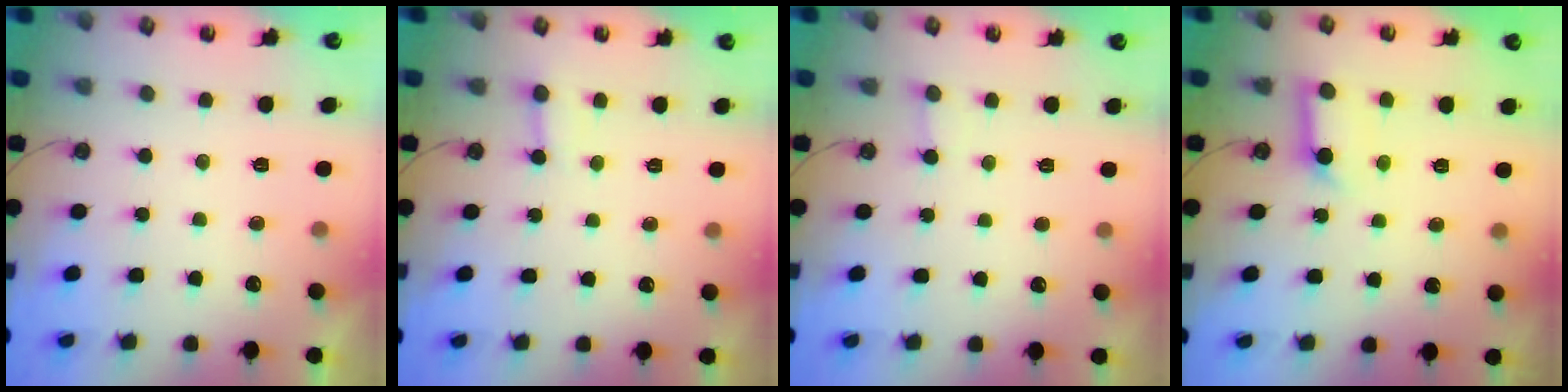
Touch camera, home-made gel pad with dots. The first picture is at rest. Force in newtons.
{"total": 2.0, "press": 2.0, "slide": 0.0}
{"total": 2.0, "press": 2.0, "slide": 0.1}
{"total": 8.5, "press": 8.5, "slide": 0.8}